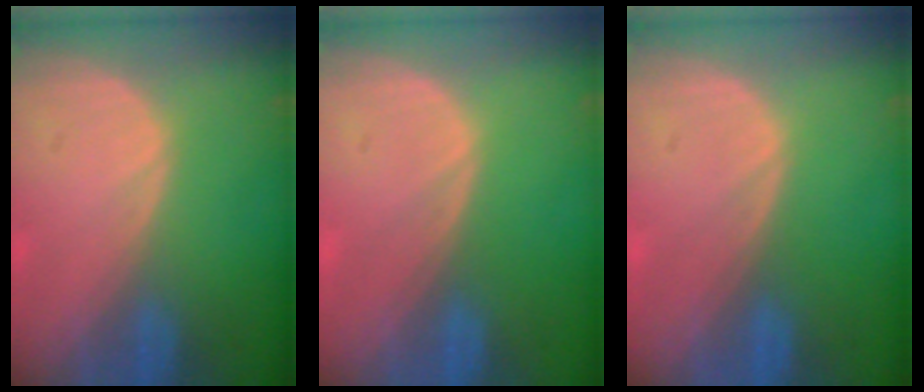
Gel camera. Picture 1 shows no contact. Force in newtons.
{"total": 0.0}
{"total": 0.0}